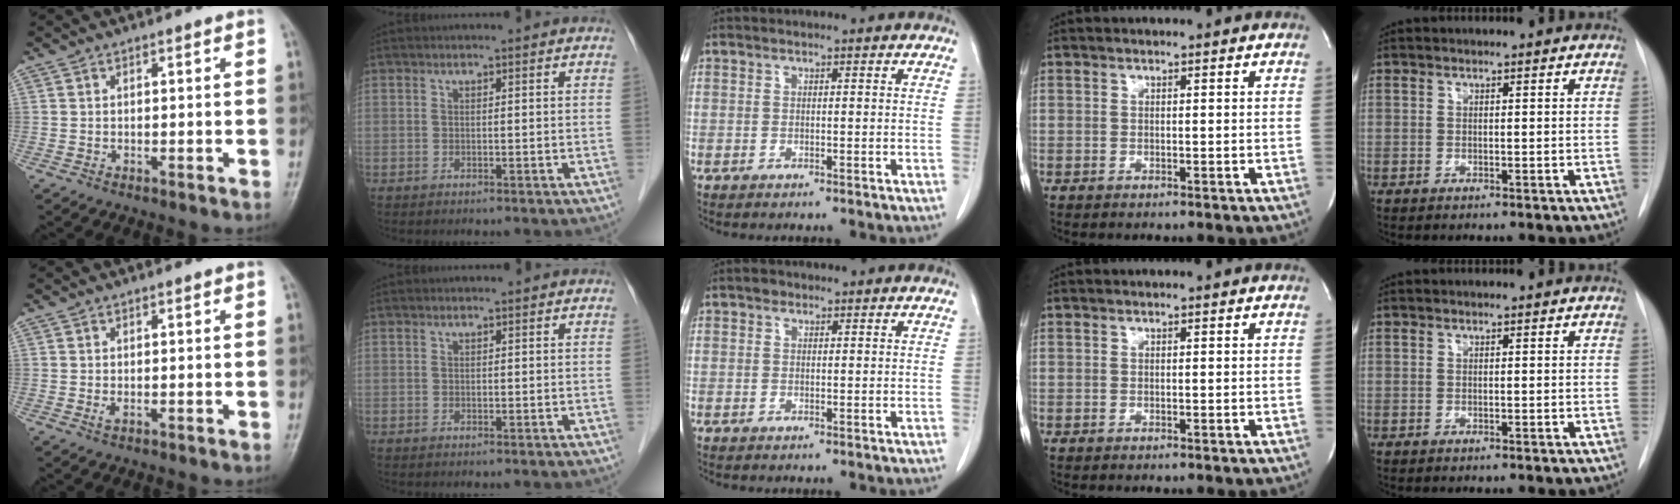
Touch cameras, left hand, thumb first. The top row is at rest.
{"thumb": {"total": 1.5, "force": [-0.1, 0.7, 1.3], "torque": [-0.025, 0.004, 0.000]}, "middle": {"total": 1.0, "force": [0.6, 0.8, 0.2], "torque": [-0.003, 0.003, 0.007]}}